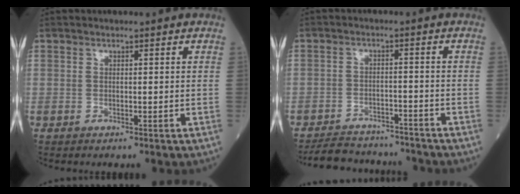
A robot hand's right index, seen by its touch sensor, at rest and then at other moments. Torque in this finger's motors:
{"motor_torque": [-0.31, -0.41, -0.57, -0.07]}